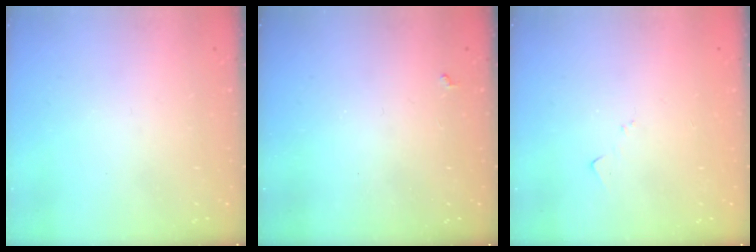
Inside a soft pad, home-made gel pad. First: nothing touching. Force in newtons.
{"total": 3.0, "press": 2.9, "slide": 0.5}
{"total": 5.3, "press": 5.3, "slide": 0.6}